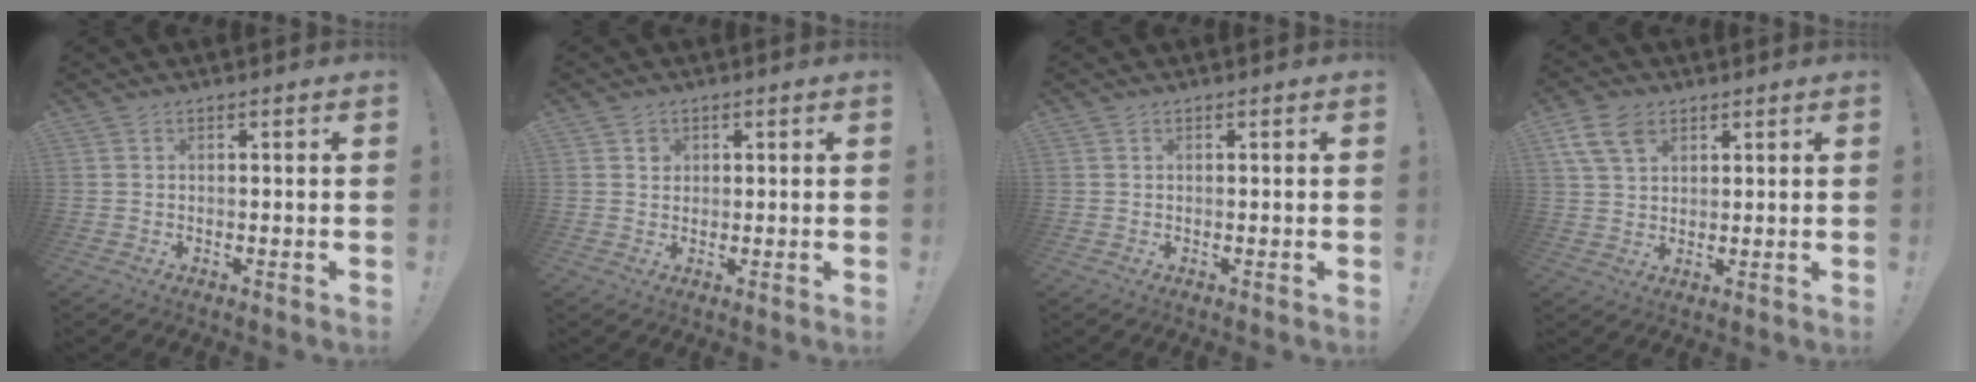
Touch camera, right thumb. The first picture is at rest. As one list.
[{"total": 1.9, "force": [0.9, 1.7, 0.3], "torque": [0.007, -0.006, 0.012]}, {"total": 0.0}, {"total": 8.9, "force": [4.6, 5.7, 5.0], "torque": [-0.102, -0.008, 0.092]}]